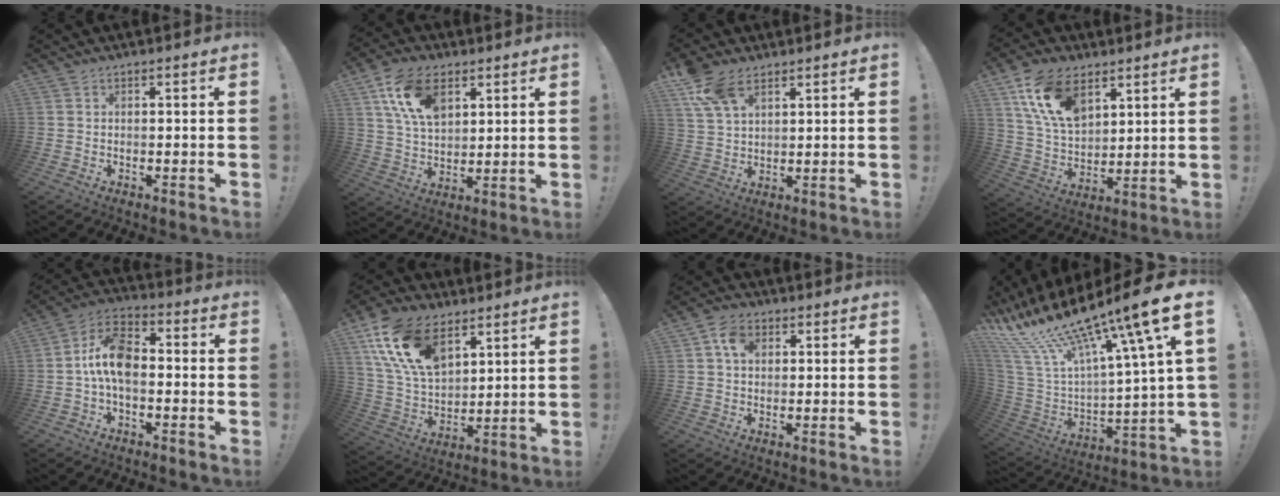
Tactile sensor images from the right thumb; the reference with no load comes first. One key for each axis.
{"total": 14.7, "fx": 6.9, "fy": 9.1, "fz": 9.3, "tx": -0.172, "ty": -0.012, "tz": 0.134}
{"total": 9.6, "fx": 6.0, "fy": 5.2, "fz": 5.4, "tx": -0.097, "ty": -0.020, "tz": 0.118}
{"total": 16.6, "fx": 8.8, "fy": 10.0, "fz": 9.9, "tx": -0.202, "ty": -0.035, "tz": 0.167}
{"total": 11.7, "fx": -1.2, "fy": 6.7, "fz": 9.5, "tx": -0.180, "ty": 0.013, "tz": -0.020}
{"total": 19.4, "fx": 10.1, "fy": 11.5, "fz": 12.0, "tx": -0.254, "ty": -0.043, "tz": 0.190}
{"total": 6.4, "fx": 2.2, "fy": 4.7, "fz": 3.8, "tx": -0.064, "ty": 0.006, "tz": 0.042}
{"total": 20.8, "fx": 14.6, "fy": 5.5, "fz": 13.9, "tx": -0.251, "ty": -0.107, "tz": 0.258}